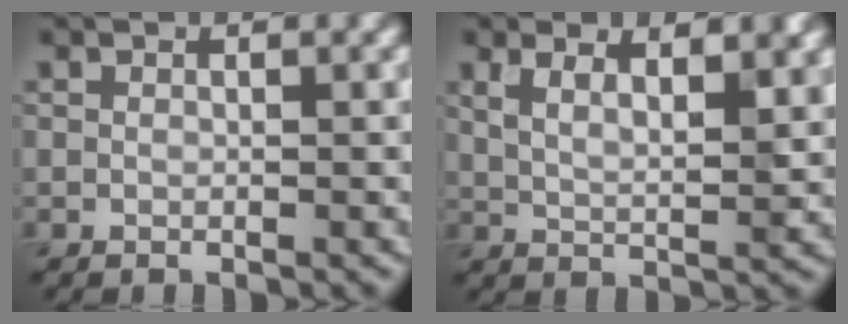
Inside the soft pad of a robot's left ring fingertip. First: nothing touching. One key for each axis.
{"total": 5.7, "fx": 3.3, "fy": 2.2, "fz": 4.1, "tx": -0.054, "ty": 0.015, "tz": 0.041}